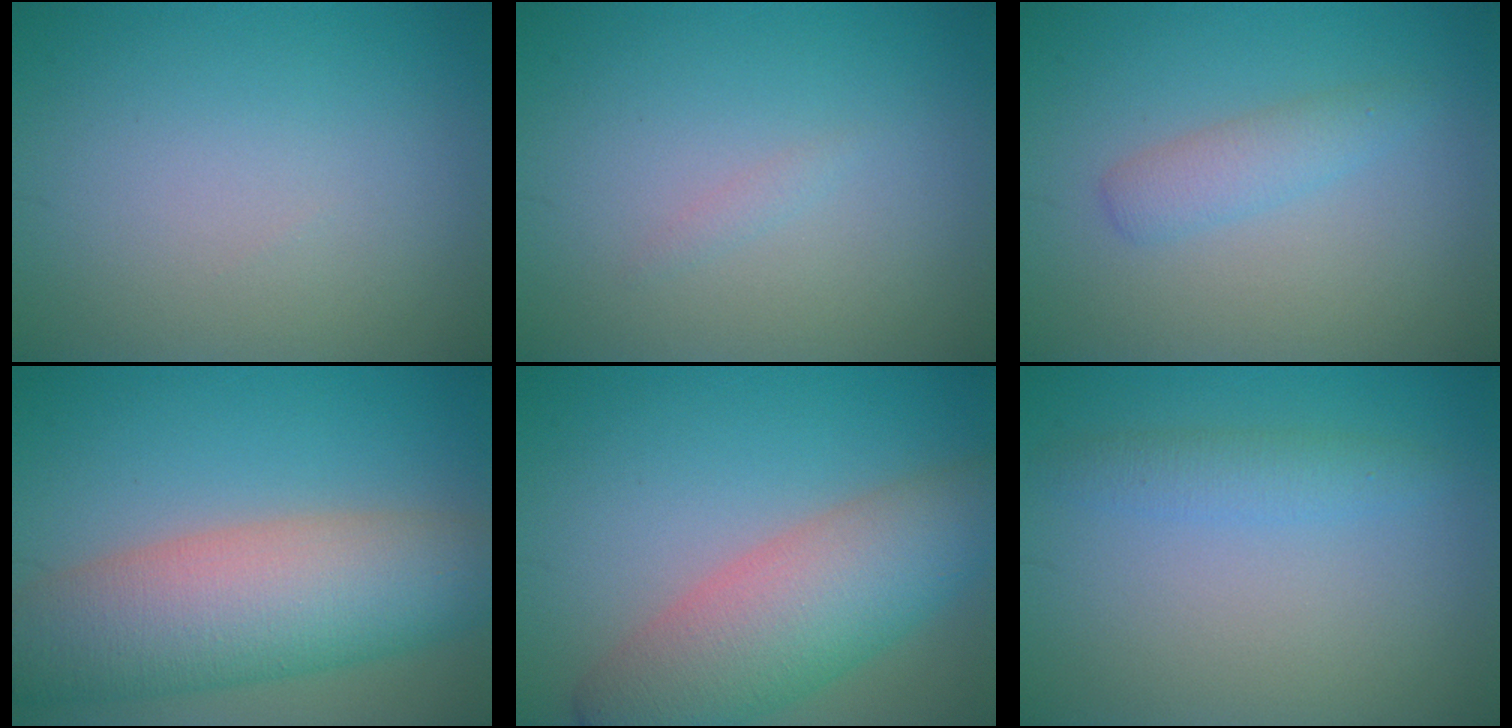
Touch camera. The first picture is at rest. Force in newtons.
{"total": 0.5, "press": 0.5, "slide": 0.0}
{"total": 2.0, "press": 2.0, "slide": 0.1}
{"total": 10.4, "press": 10.4, "slide": 0.5}
{"total": 8.3, "press": 8.3, "slide": 0.2}
{"total": 2.0, "press": 2.0, "slide": 0.1}